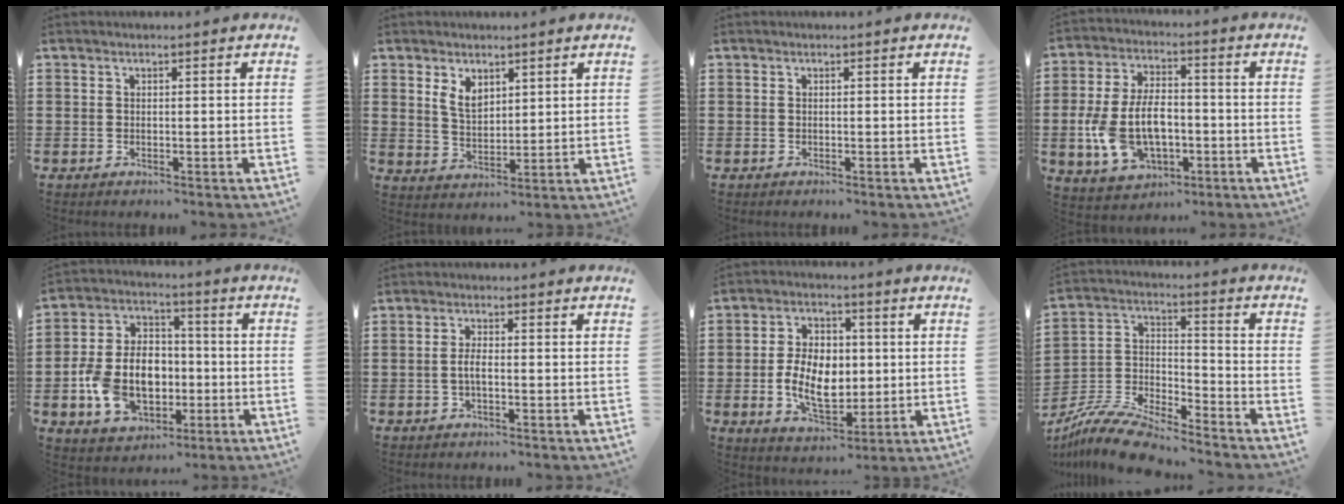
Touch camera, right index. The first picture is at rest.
{"total": 4.0, "force": [2.2, 2.4, 2.3], "torque": [-0.054, 0.007, 0.041]}
{"total": 0.0}
{"total": 10.6, "force": [-2.0, 6.3, 8.3], "torque": [-0.190, 0.006, -0.038]}
{"total": 11.0, "force": [-2.3, 7.9, 7.3], "torque": [-0.166, 0.016, -0.042]}
{"total": 2.2, "force": [-0.5, 0.6, 2.0], "torque": [-0.045, -0.002, -0.012]}
{"total": 9.3, "force": [-0.5, 6.0, 7.1], "torque": [-0.138, 0.005, -0.013]}
{"total": 9.3, "force": [-8.6, 1.3, 3.3], "torque": [-0.085, 0.007, -0.173]}